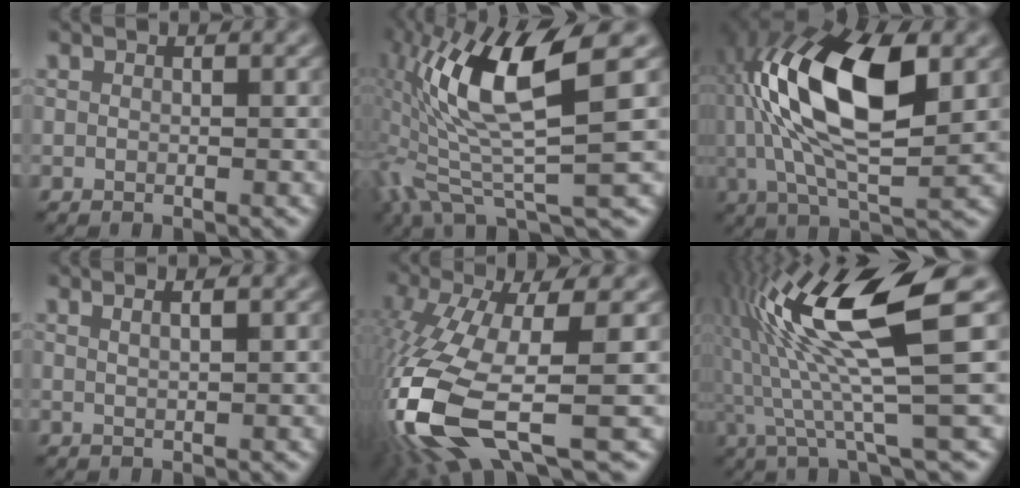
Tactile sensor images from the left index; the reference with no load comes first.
{"total": 12.0, "force": [2.8, 2.9, 11.3], "torque": [-0.219, 0.004, 0.050]}
{"total": 12.6, "force": [2.0, 4.9, 11.4], "torque": [-0.211, 0.017, 0.030]}
{"total": 1.9, "force": [1.1, 0.6, 1.4], "torque": [-0.006, 0.001, 0.002]}
{"total": 13.3, "force": [-4.7, 4.4, 11.7], "torque": [-0.286, -0.031, -0.075]}
{"total": 12.3, "force": [1.4, 2.0, 12.0], "torque": [-0.222, 0.017, 0.024]}